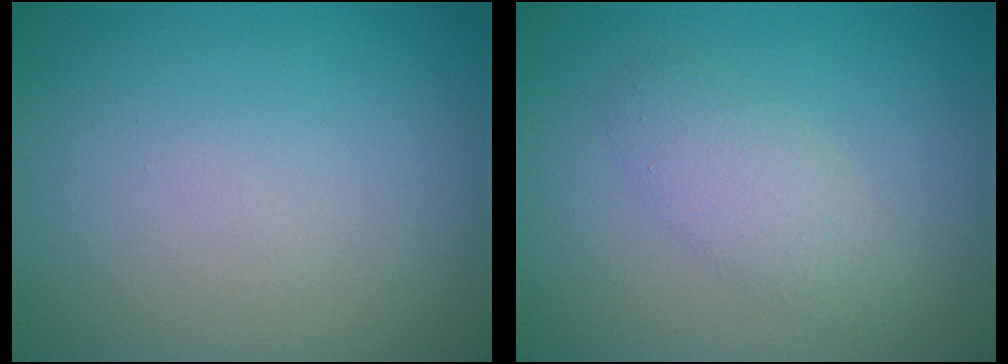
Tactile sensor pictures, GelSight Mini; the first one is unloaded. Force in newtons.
{"total": 2.8, "press": 2.8, "slide": 0.0}